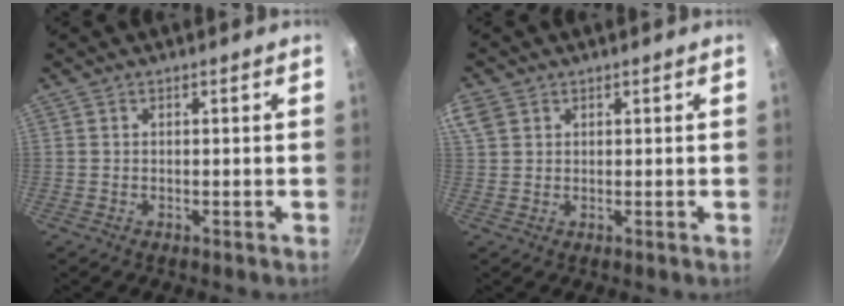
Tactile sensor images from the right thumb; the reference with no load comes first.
{"total": 6.2, "force": [2.8, 4.7, 3.1], "torque": [-0.066, 0.015, 0.057]}